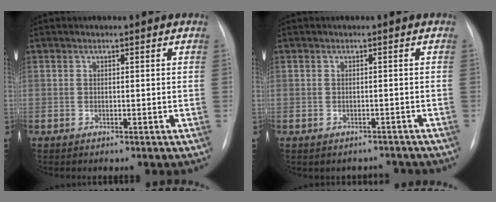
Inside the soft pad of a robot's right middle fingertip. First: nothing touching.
{"total": 2.4, "force": [-2.0, 1.3, -0.2], "torque": [0.002, 0.012, -0.025]}